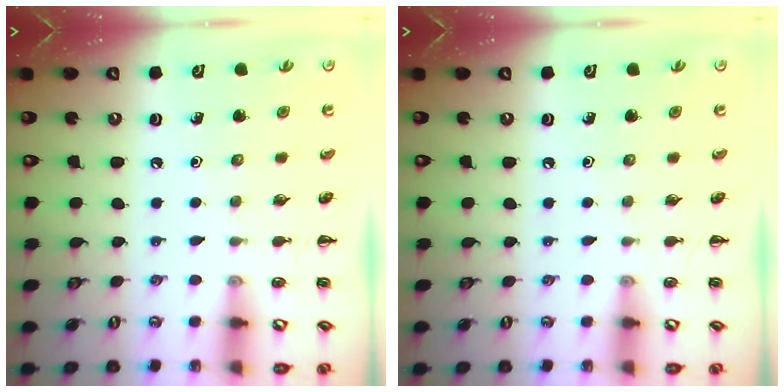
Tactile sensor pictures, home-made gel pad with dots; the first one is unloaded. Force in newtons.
{"total": 0.0}